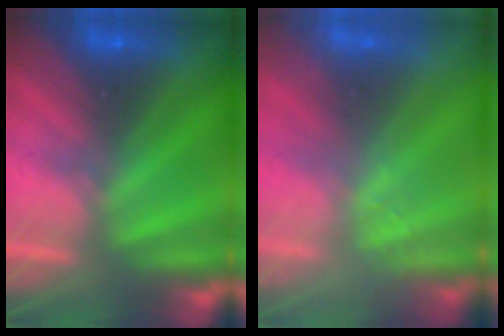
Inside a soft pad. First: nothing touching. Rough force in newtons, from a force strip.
{"total": 2.3}